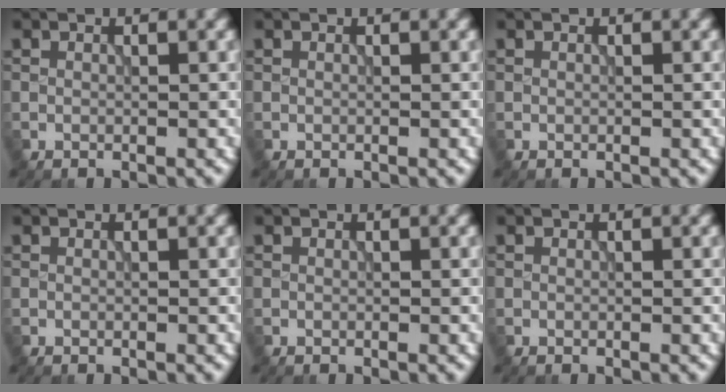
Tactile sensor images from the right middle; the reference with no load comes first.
{"total": 0.0}
{"total": 0.0}
{"total": 0.0}
{"total": 0.0}
{"total": 0.0}